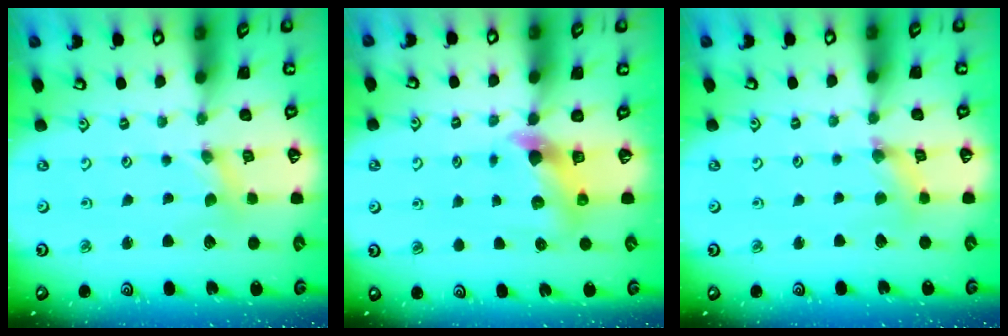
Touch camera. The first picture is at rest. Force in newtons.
{"total": 5.8, "press": 5.8, "slide": 0.8}
{"total": 2.4, "press": 2.4, "slide": 0.2}